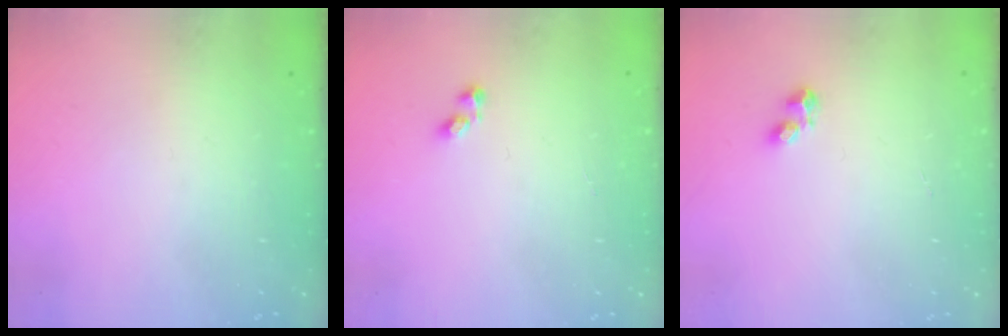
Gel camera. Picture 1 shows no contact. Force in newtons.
{"total": 1.2, "press": 1.0, "slide": 0.6}
{"total": 3.1, "press": 3.1, "slide": 0.5}